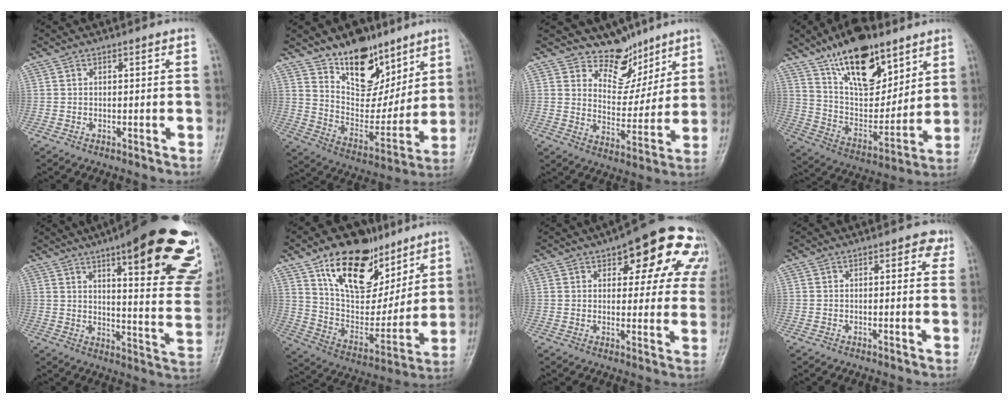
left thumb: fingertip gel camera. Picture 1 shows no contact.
{"total": 17.6, "force": [11.8, 10.1, 8.3], "torque": [-0.068, -0.074, 0.207]}
{"total": 9.9, "force": [7.9, 5.7, 1.5], "torque": [0.022, -0.062, 0.139]}
{"total": 20.6, "force": [13.3, 9.6, 12.5], "torque": [-0.157, -0.068, 0.239]}
{"total": 30.4, "force": [17.1, 7.7, 23.9], "torque": [-0.237, -0.056, 0.227]}
{"total": 23.7, "force": [13.6, 13.3, 14.1], "torque": [-0.173, -0.046, 0.236]}
{"total": 17.8, "force": [8.7, 7.8, 13.4], "torque": [-0.123, -0.007, 0.104]}
{"total": 3.3, "force": [1.6, 1.7, 2.4], "torque": [-0.009, -0.001, 0.010]}